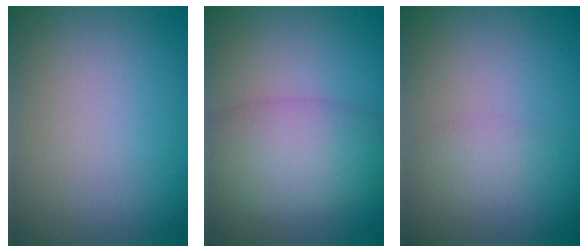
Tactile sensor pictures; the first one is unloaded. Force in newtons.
{"total": 6.1, "press": 6.1, "slide": 0.2}
{"total": 1.3, "press": 1.3, "slide": 0.0}